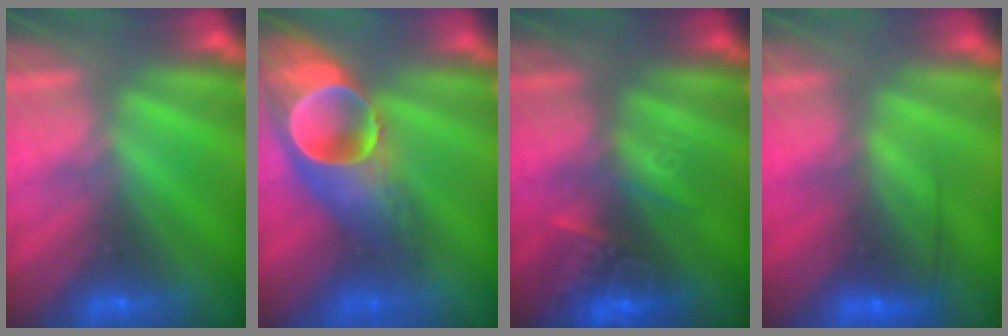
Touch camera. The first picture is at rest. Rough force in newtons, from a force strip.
{"total": 9.0}
{"total": 2.8}
{"total": 8.8}